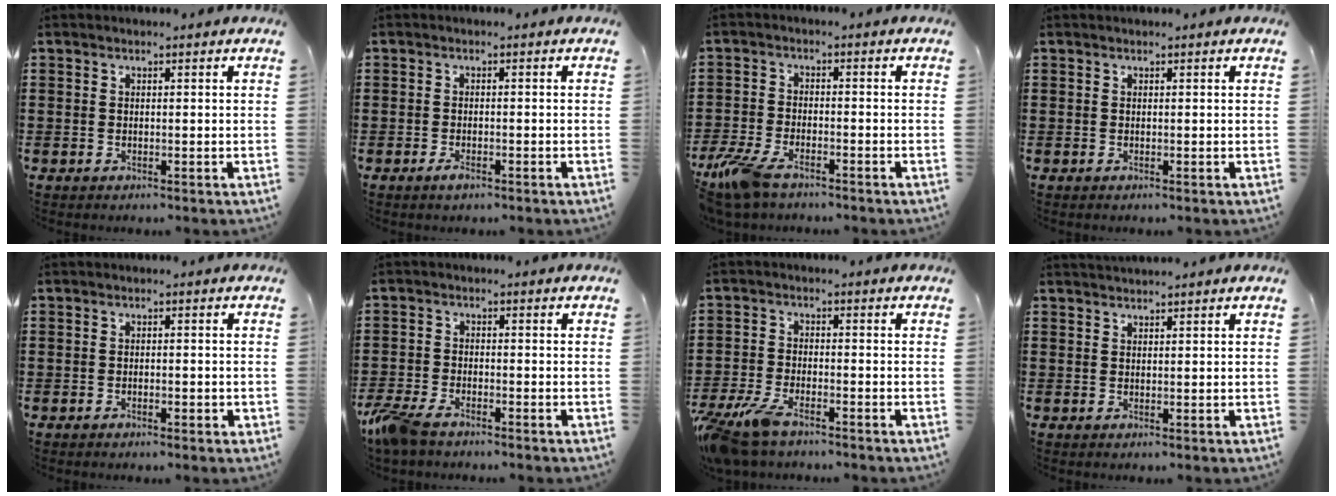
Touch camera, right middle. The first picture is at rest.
{"total": 1.4, "force": [-0.9, 0.5, 1.0], "torque": [-0.028, -0.008, -0.019]}
{"total": 6.4, "force": [-4.8, 2.0, 3.9], "torque": [-0.107, -0.013, -0.097]}
{"total": 0.0}
{"total": 1.0, "force": [-0.7, 0.2, 0.7], "torque": [-0.015, -0.004, -0.012]}
{"total": 4.4, "force": [-3.5, 1.2, 2.3], "torque": [-0.079, -0.010, -0.080]}
{"total": 6.1, "force": [-4.7, 1.6, 3.4], "torque": [-0.103, -0.012, -0.100]}
{"total": 1.1, "force": [1.1, 0.0, -0.1], "torque": [0.001, 0.001, 0.021]}